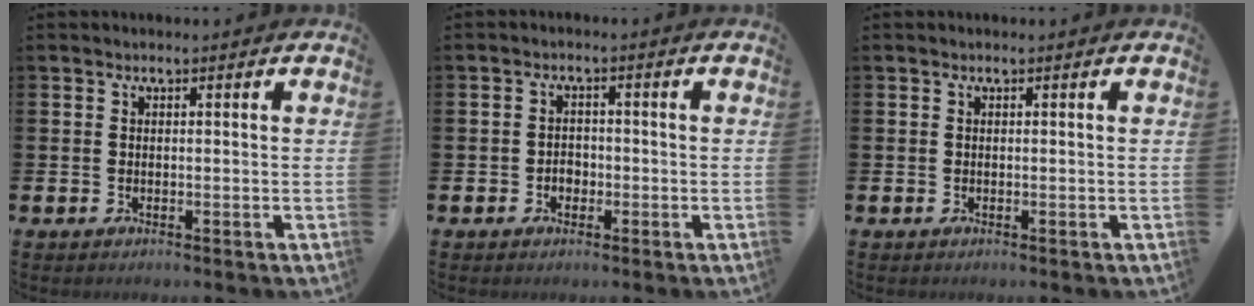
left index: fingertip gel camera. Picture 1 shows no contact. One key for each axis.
{"total": 1.9, "fx": -0.7, "fy": 1.6, "fz": 0.8, "tx": -0.003, "ty": -0.002, "tz": -0.019}
{"total": 0.0}